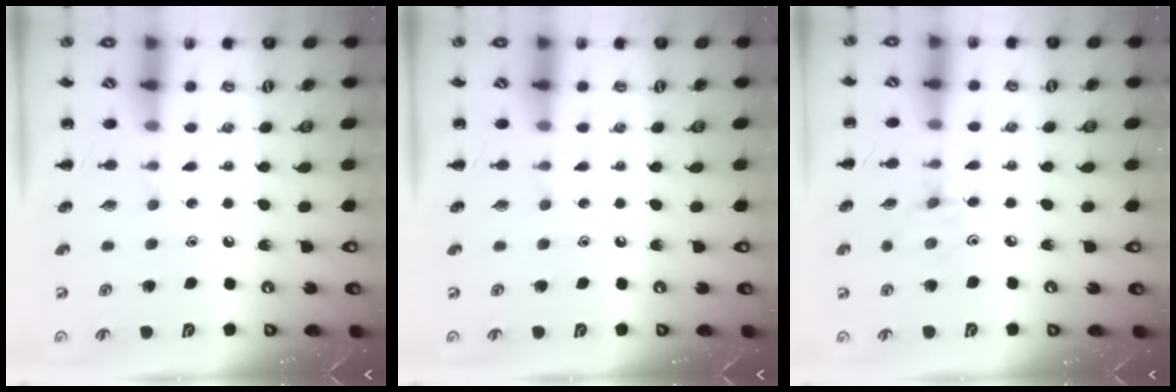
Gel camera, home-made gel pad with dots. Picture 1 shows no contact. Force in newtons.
{"total": 0.0}
{"total": 3.0, "press": 2.8, "slide": 0.9}